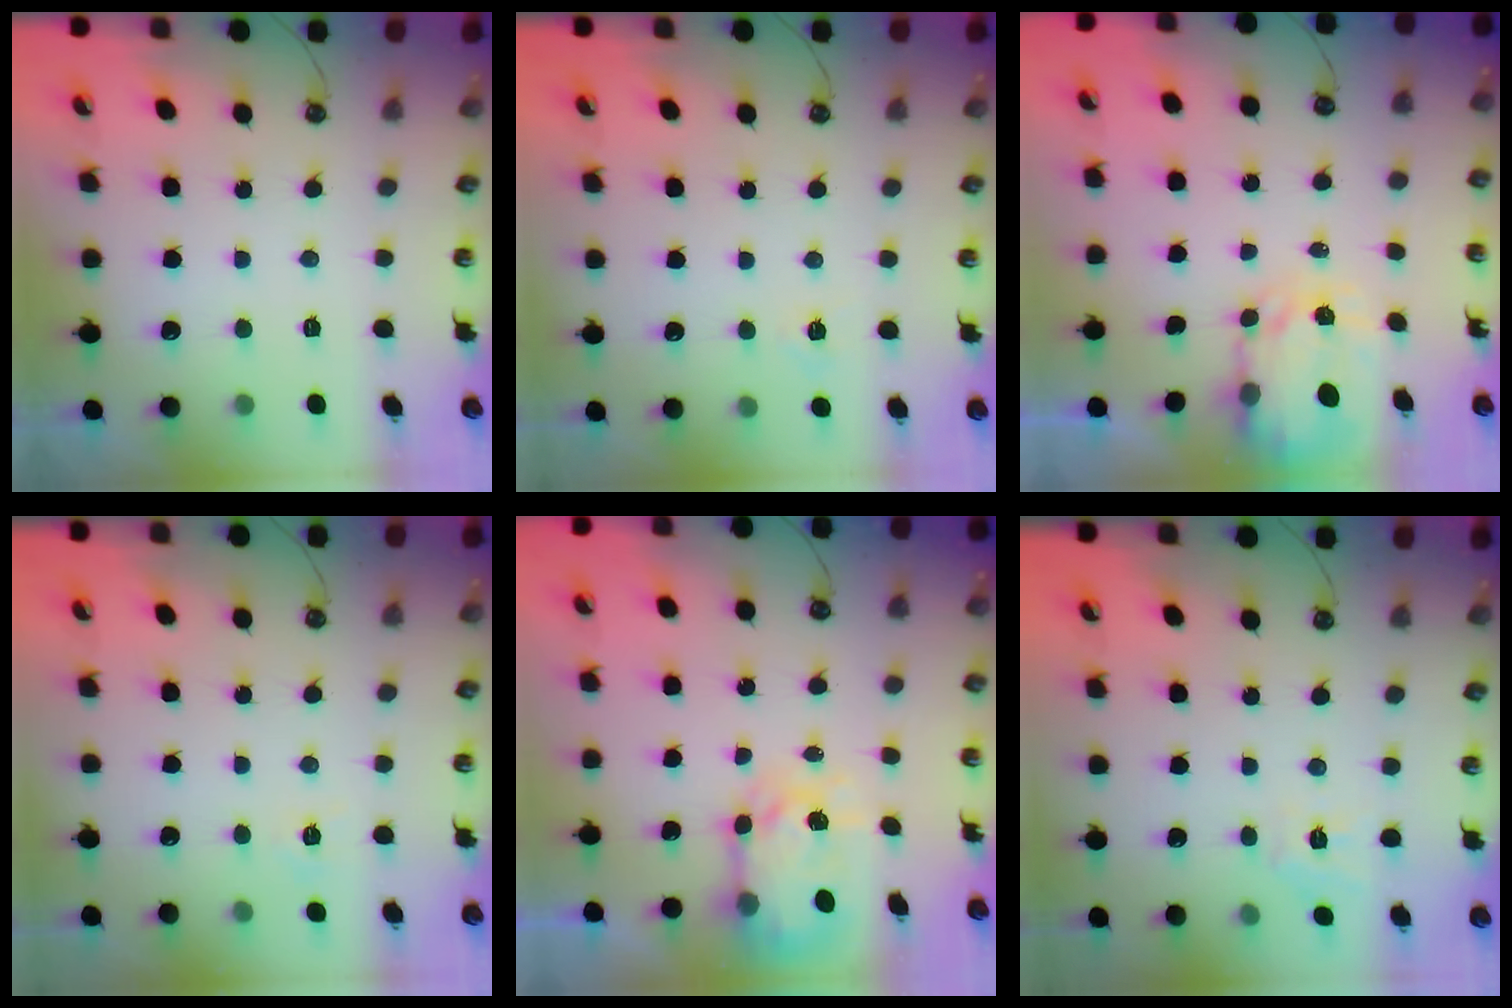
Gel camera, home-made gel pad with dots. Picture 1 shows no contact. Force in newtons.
{"total": 5.1, "press": 5.1, "slide": 0.4}
{"total": 3.4, "press": 3.4, "slide": 0.3}
{"total": 5.3, "press": 5.3, "slide": 0.5}
{"total": 6.8, "press": 6.7, "slide": 0.6}
{"total": 5.3, "press": 5.3, "slide": 0.7}